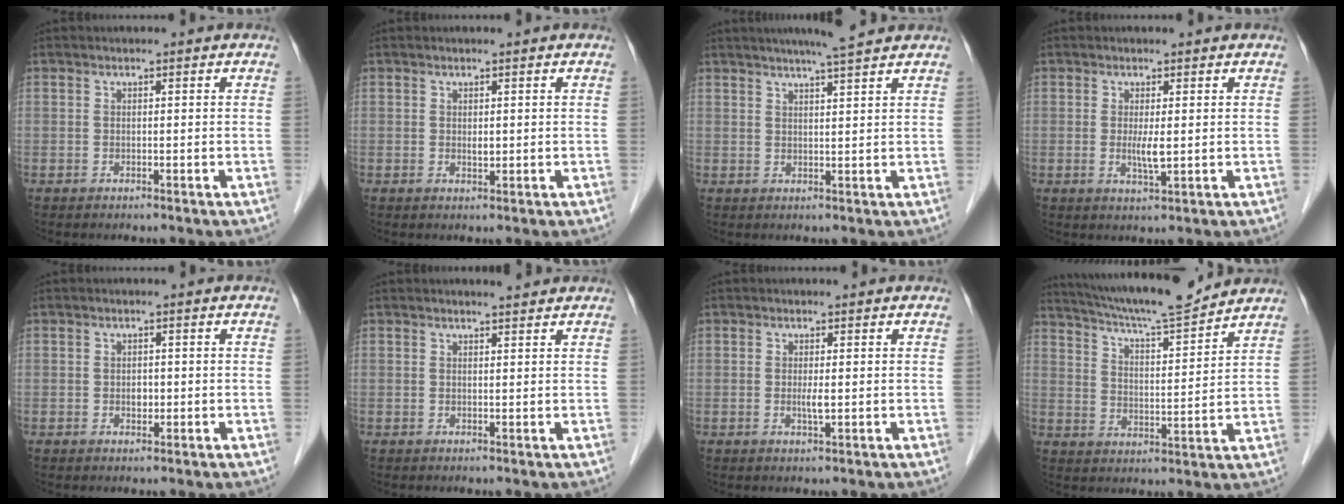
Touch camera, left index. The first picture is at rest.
{"total": 1.0, "force": [0.3, 0.5, 0.8], "torque": [-0.013, -0.003, 0.006]}
{"total": 6.7, "force": [5.7, -0.3, 3.5], "torque": [-0.060, 0.015, 0.082]}
{"total": 2.6, "force": [0.1, 0.3, 2.6], "torque": [-0.052, -0.007, 0.006]}
{"total": 1.3, "force": [-0.1, 0.9, 0.9], "torque": [-0.016, 0.001, 0.000]}
{"total": 1.9, "force": [1.9, 0.1, 0.5], "torque": [-0.012, 0.003, 0.028]}
{"total": 1.5, "force": [0.0, 0.1, 1.5], "torque": [-0.031, -0.003, 0.001]}
{"total": 14.5, "force": [13.4, 0.2, 5.5], "torque": [-0.100, 0.001, 0.209]}